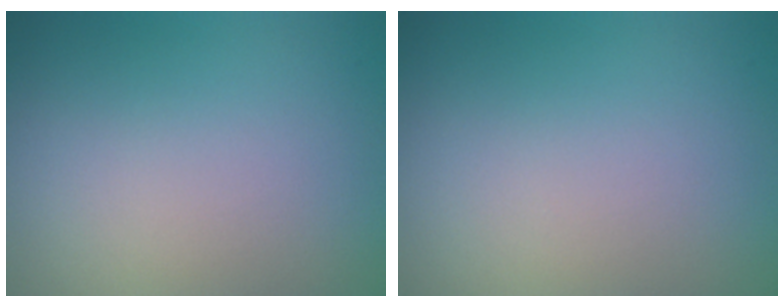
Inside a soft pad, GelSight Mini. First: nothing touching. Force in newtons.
{"total": 0.0}